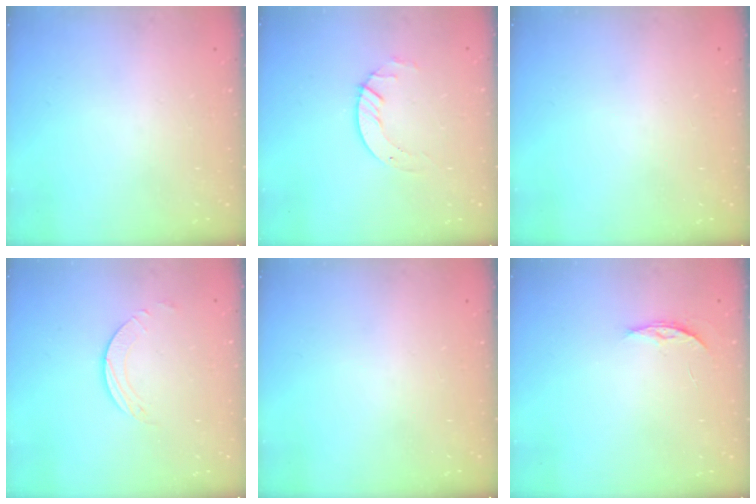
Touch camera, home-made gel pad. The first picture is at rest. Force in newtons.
{"total": 3.3, "press": 3.3, "slide": 0.4}
{"total": 0.0}
{"total": 2.0, "press": 1.9, "slide": 0.3}
{"total": 0.0}
{"total": 3.5, "press": 3.5, "slide": 0.4}